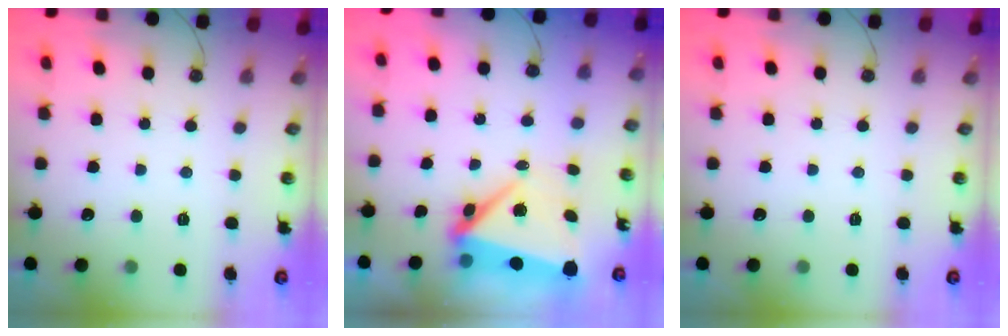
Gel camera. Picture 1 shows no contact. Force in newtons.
{"total": 10.5, "press": 6.9, "slide": 7.9}
{"total": 0.0}